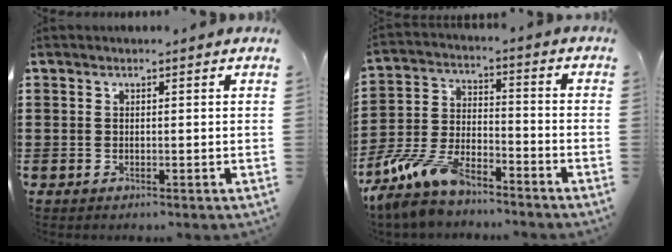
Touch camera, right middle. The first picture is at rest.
{"total": 9.8, "force": [-8.3, 2.9, 4.3], "torque": [-0.107, 0.008, -0.166]}